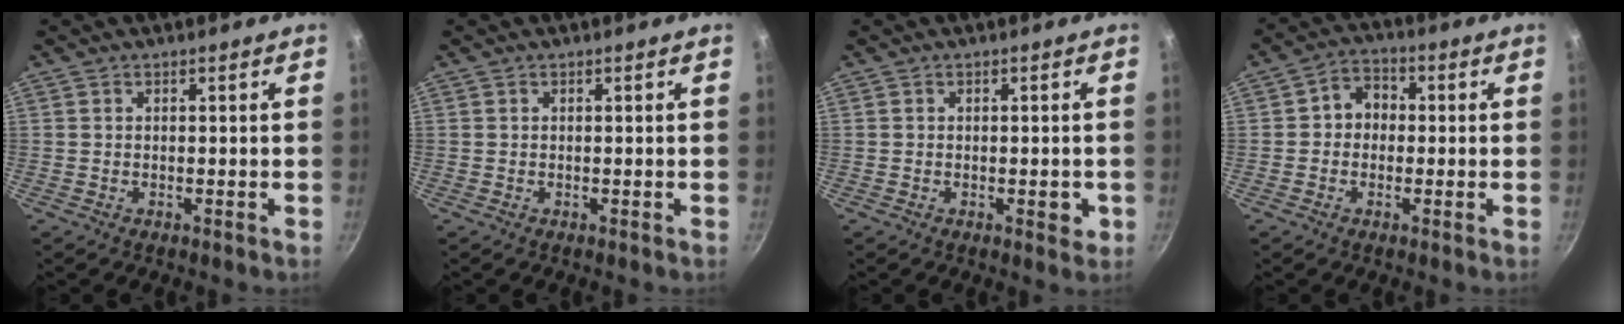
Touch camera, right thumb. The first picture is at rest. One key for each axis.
{"total": 0.0}
{"total": 2.7, "fx": -0.7, "fy": 1.4, "fz": 2.2, "tx": -0.017, "ty": 0.004, "tz": -0.009}
{"total": 5.5, "fx": 0.0, "fy": 4.7, "fz": 2.8, "tx": -0.014, "ty": 0.013, "tz": -0.012}